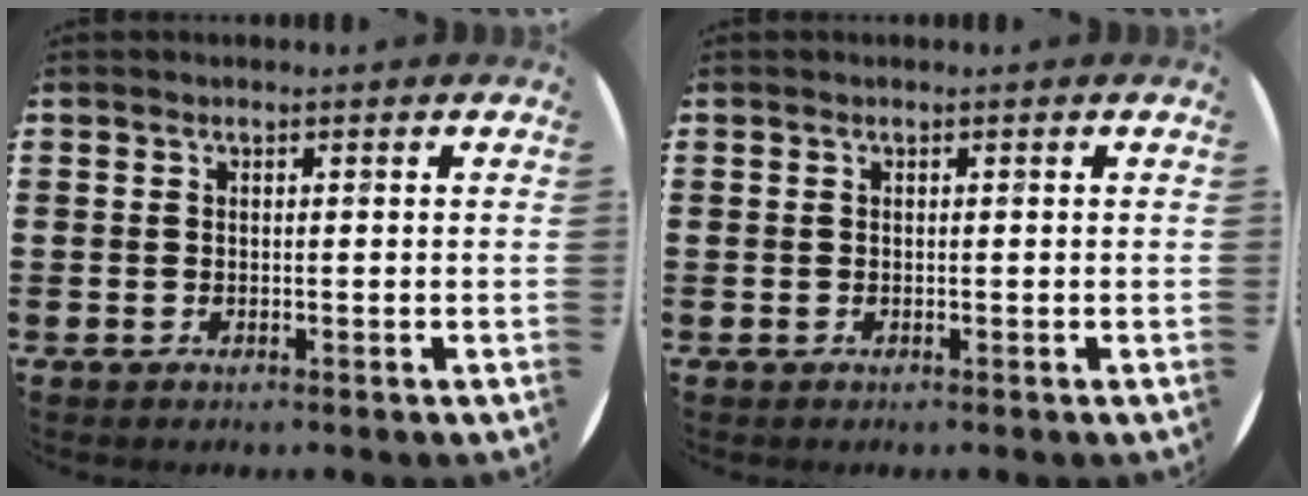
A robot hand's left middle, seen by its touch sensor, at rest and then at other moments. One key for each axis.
{"total": 0.0}